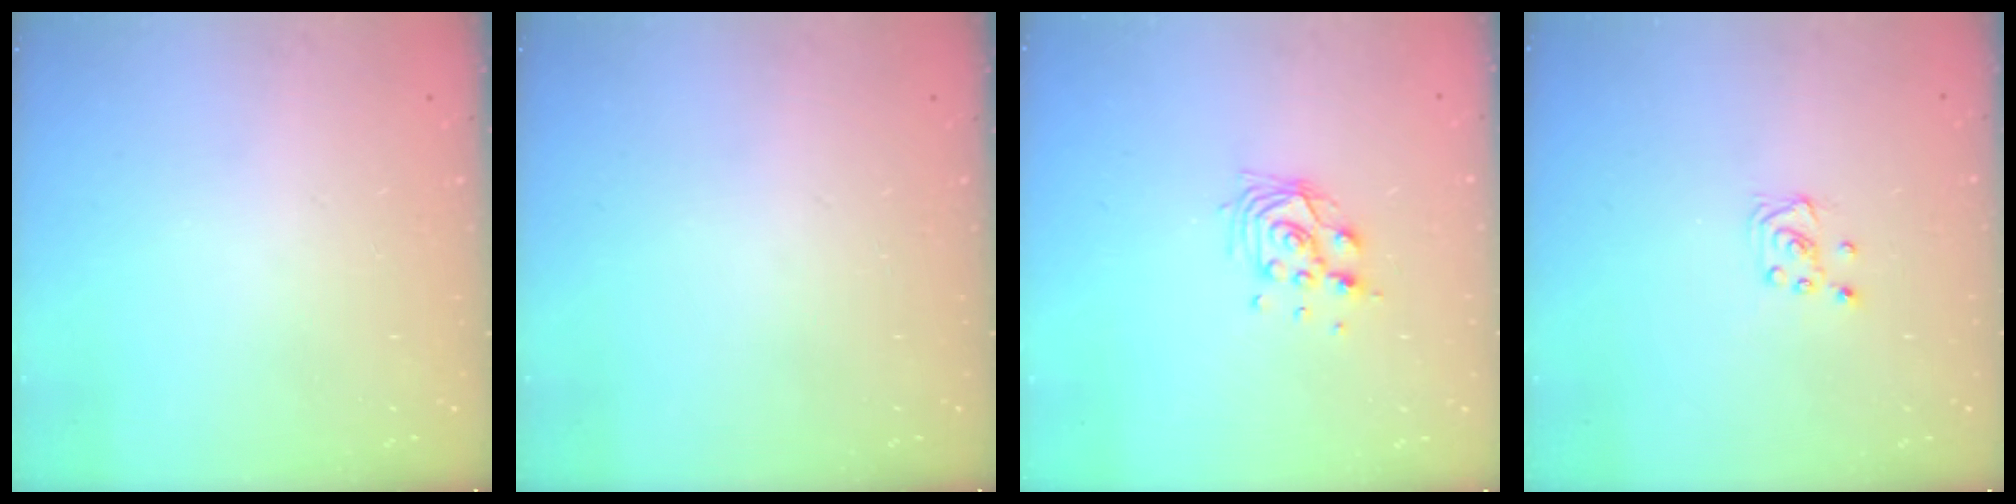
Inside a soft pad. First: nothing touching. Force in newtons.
{"total": 0.0}
{"total": 11.0, "press": 10.6, "slide": 2.9}
{"total": 3.7, "press": 3.6, "slide": 0.4}